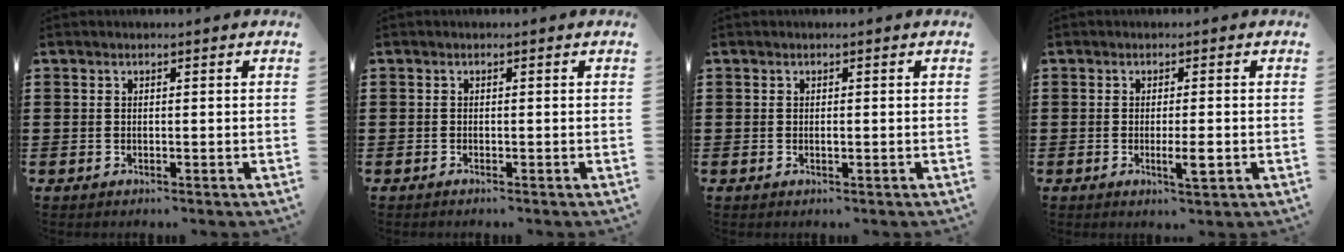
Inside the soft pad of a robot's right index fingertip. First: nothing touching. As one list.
[{"total": 0.5, "force": [-0.5, 0.0, 0.1], "torque": [-0.004, -0.001, -0.010]}, {"total": 0.6, "force": [-0.1, 0.1, 0.6], "torque": [-0.013, -0.004, -0.001]}, {"total": 3.2, "force": [-1.0, 0.4, 3.0], "torque": [-0.057, -0.006, -0.020]}]